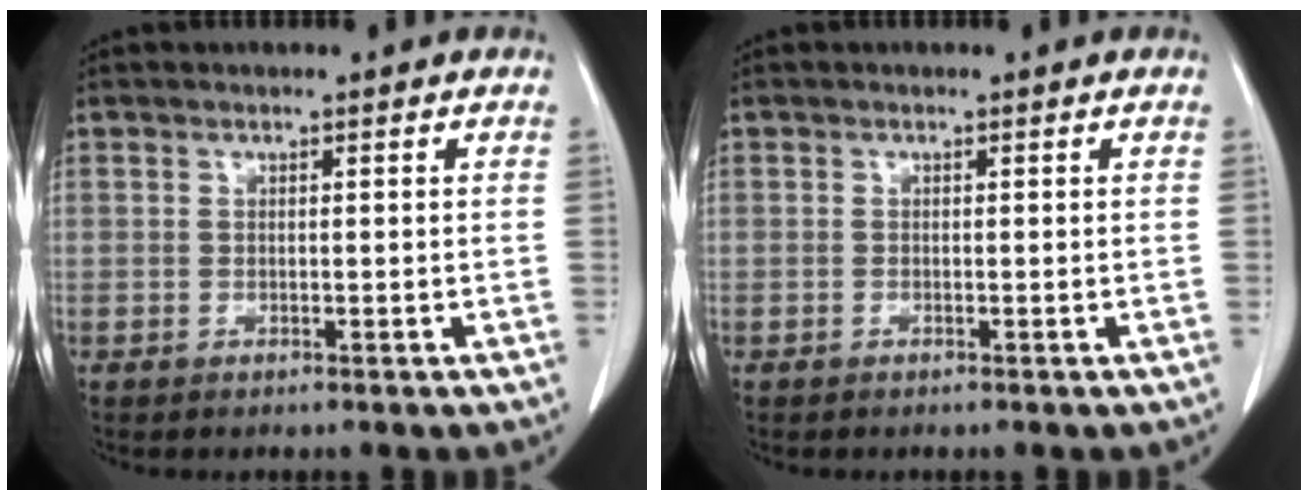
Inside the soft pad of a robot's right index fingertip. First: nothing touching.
{"total": 0.0}